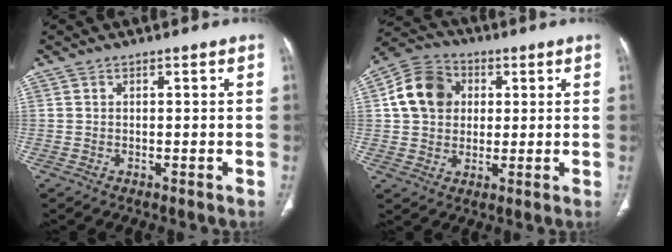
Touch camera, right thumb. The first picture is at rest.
{"total": 11.5, "force": [2.2, 9.6, 6.0], "torque": [-0.092, 0.010, 0.029]}